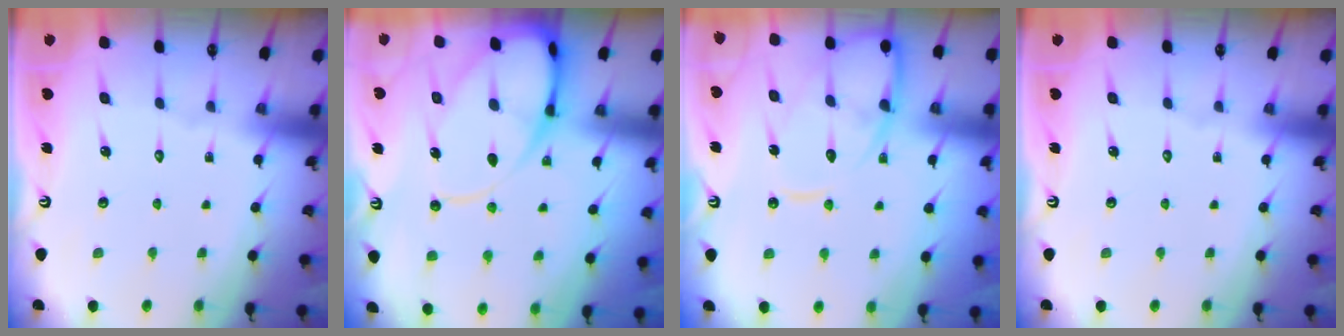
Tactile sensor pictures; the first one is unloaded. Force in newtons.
{"total": 12.9, "press": 12.9, "slide": 1.2}
{"total": 11.5, "press": 11.4, "slide": 1.2}
{"total": 0.0}